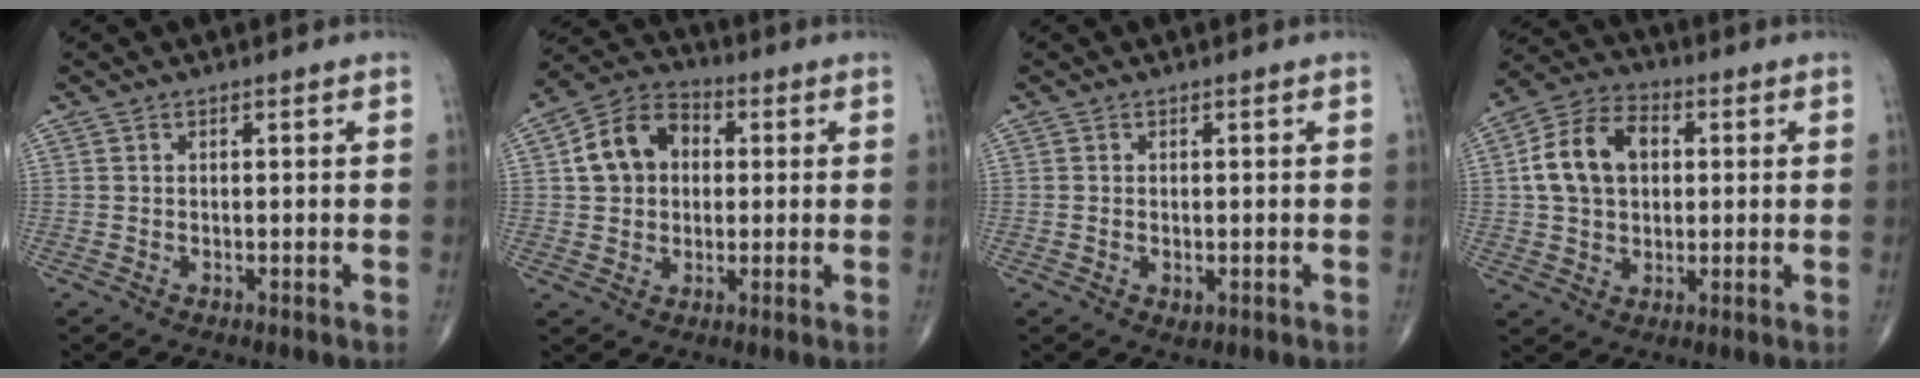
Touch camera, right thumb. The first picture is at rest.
{"total": 11.0, "force": [1.7, 8.6, 6.7], "torque": [-0.099, 0.021, 0.019]}
{"total": 1.5, "force": [-0.3, 1.0, 1.1], "torque": [-0.015, 0.000, -0.002]}
{"total": 12.2, "force": [1.8, 8.7, 8.4], "torque": [-0.137, 0.018, 0.026]}